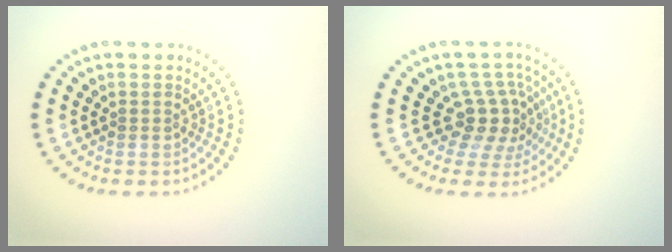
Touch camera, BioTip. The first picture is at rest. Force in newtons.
{"total": 3.7, "press": 2.8, "slide": 2.5}